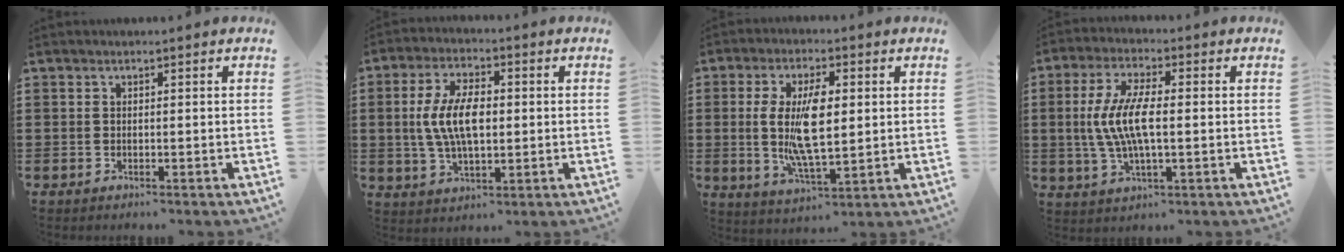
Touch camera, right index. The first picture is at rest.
{"total": 8.8, "force": [0.2, 4.1, 7.8], "torque": [-0.164, 0.007, -0.002]}
{"total": 9.9, "force": [0.9, 3.5, 9.2], "torque": [-0.200, -0.002, 0.009]}
{"total": 8.3, "force": [-0.2, 2.8, 7.8], "torque": [-0.174, -0.006, -0.014]}